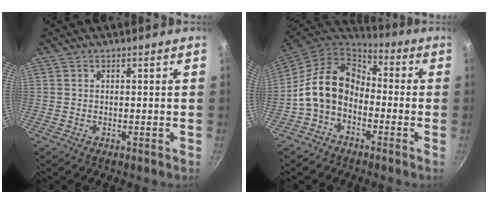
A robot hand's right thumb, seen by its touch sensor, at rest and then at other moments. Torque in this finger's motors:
{"motor_torque": [0.15, 1.81, 1.16, -0.60, 0.15]}